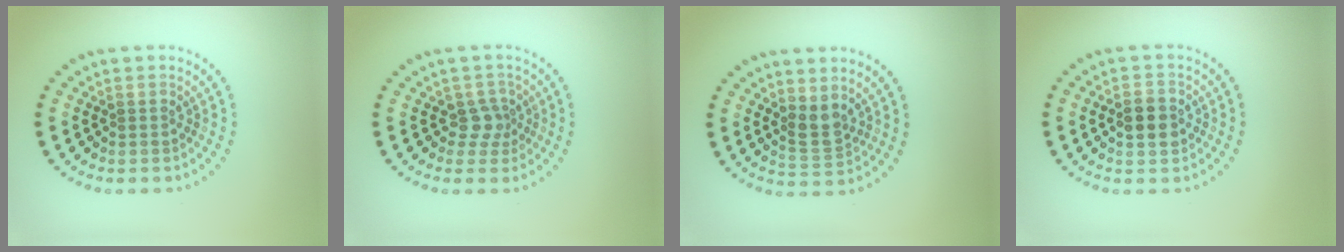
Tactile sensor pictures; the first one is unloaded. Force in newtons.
{"total": 2.0, "press": 1.5, "slide": 1.3}
{"total": 2.1, "press": 1.8, "slide": 1.1}
{"total": 3.0, "press": 3.0, "slide": 0.1}